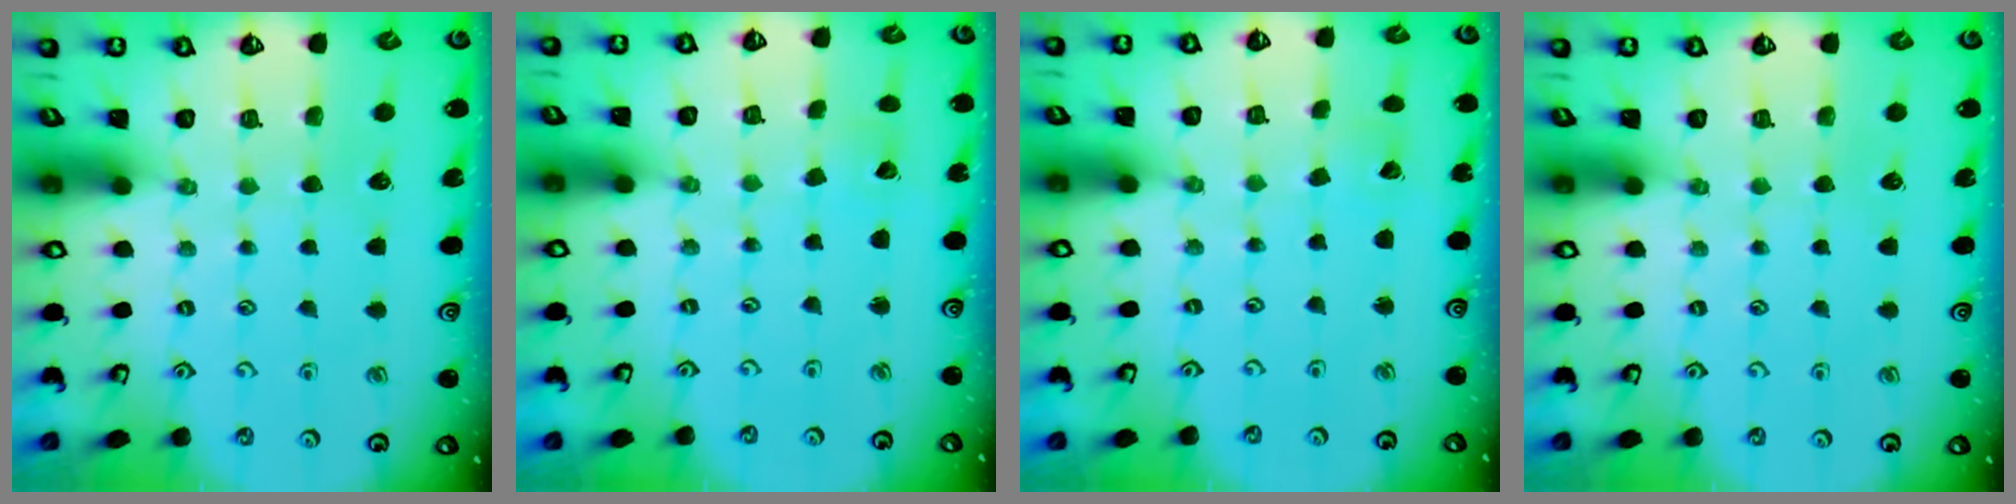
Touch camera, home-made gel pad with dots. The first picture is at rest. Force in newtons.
{"total": 1.8, "press": 1.8, "slide": 0.1}
{"total": 1.8, "press": 1.8, "slide": 0.1}
{"total": 0.0}